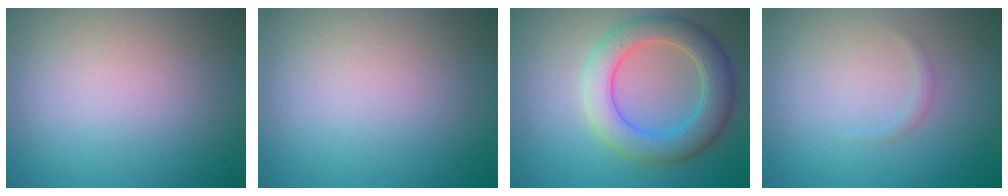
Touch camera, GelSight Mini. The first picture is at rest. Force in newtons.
{"total": 0.0}
{"total": 5.9, "press": 5.9, "slide": 0.2}
{"total": 0.6, "press": 0.6, "slide": 0.0}